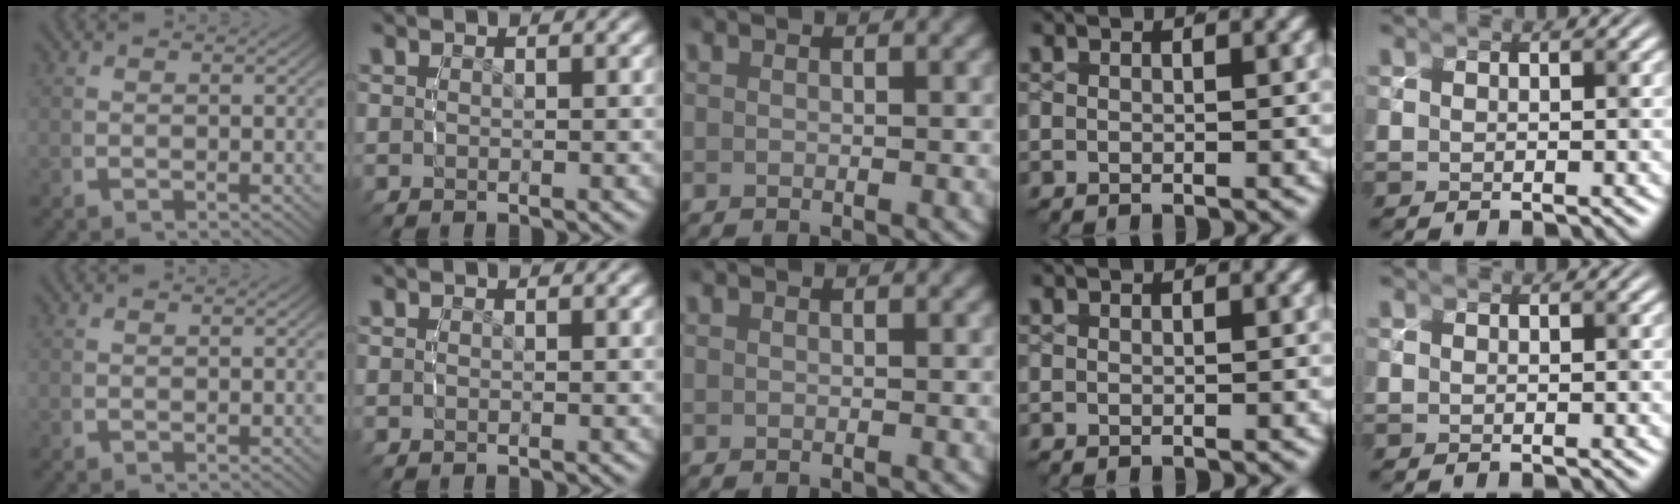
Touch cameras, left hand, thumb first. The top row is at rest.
{}